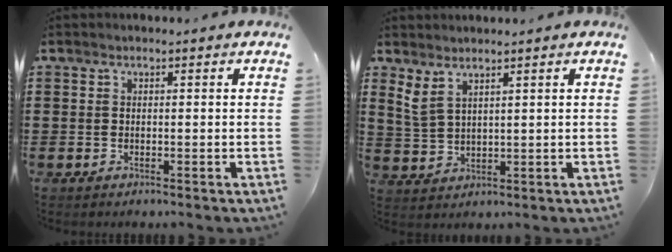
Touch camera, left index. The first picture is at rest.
{"total": 2.8, "force": [2.2, 0.9, 1.4], "torque": [-0.034, 0.002, 0.042]}